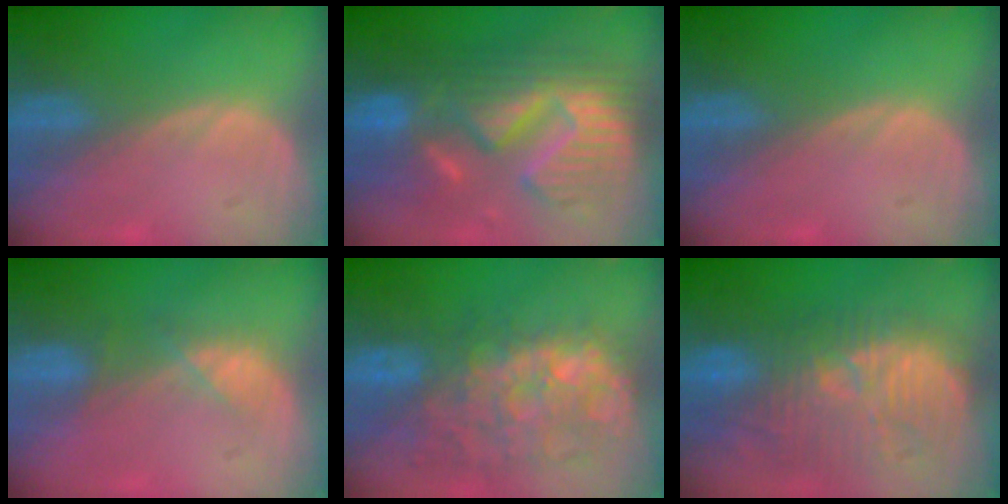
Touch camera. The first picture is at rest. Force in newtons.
{"total": 13.1, "press": 13.0, "slide": 1.4}
{"total": 0.0}
{"total": 2.9, "press": 2.9, "slide": 0.7}
{"total": 12.0, "press": 11.1, "slide": 4.7}
{"total": 12.3, "press": 11.7, "slide": 3.8}